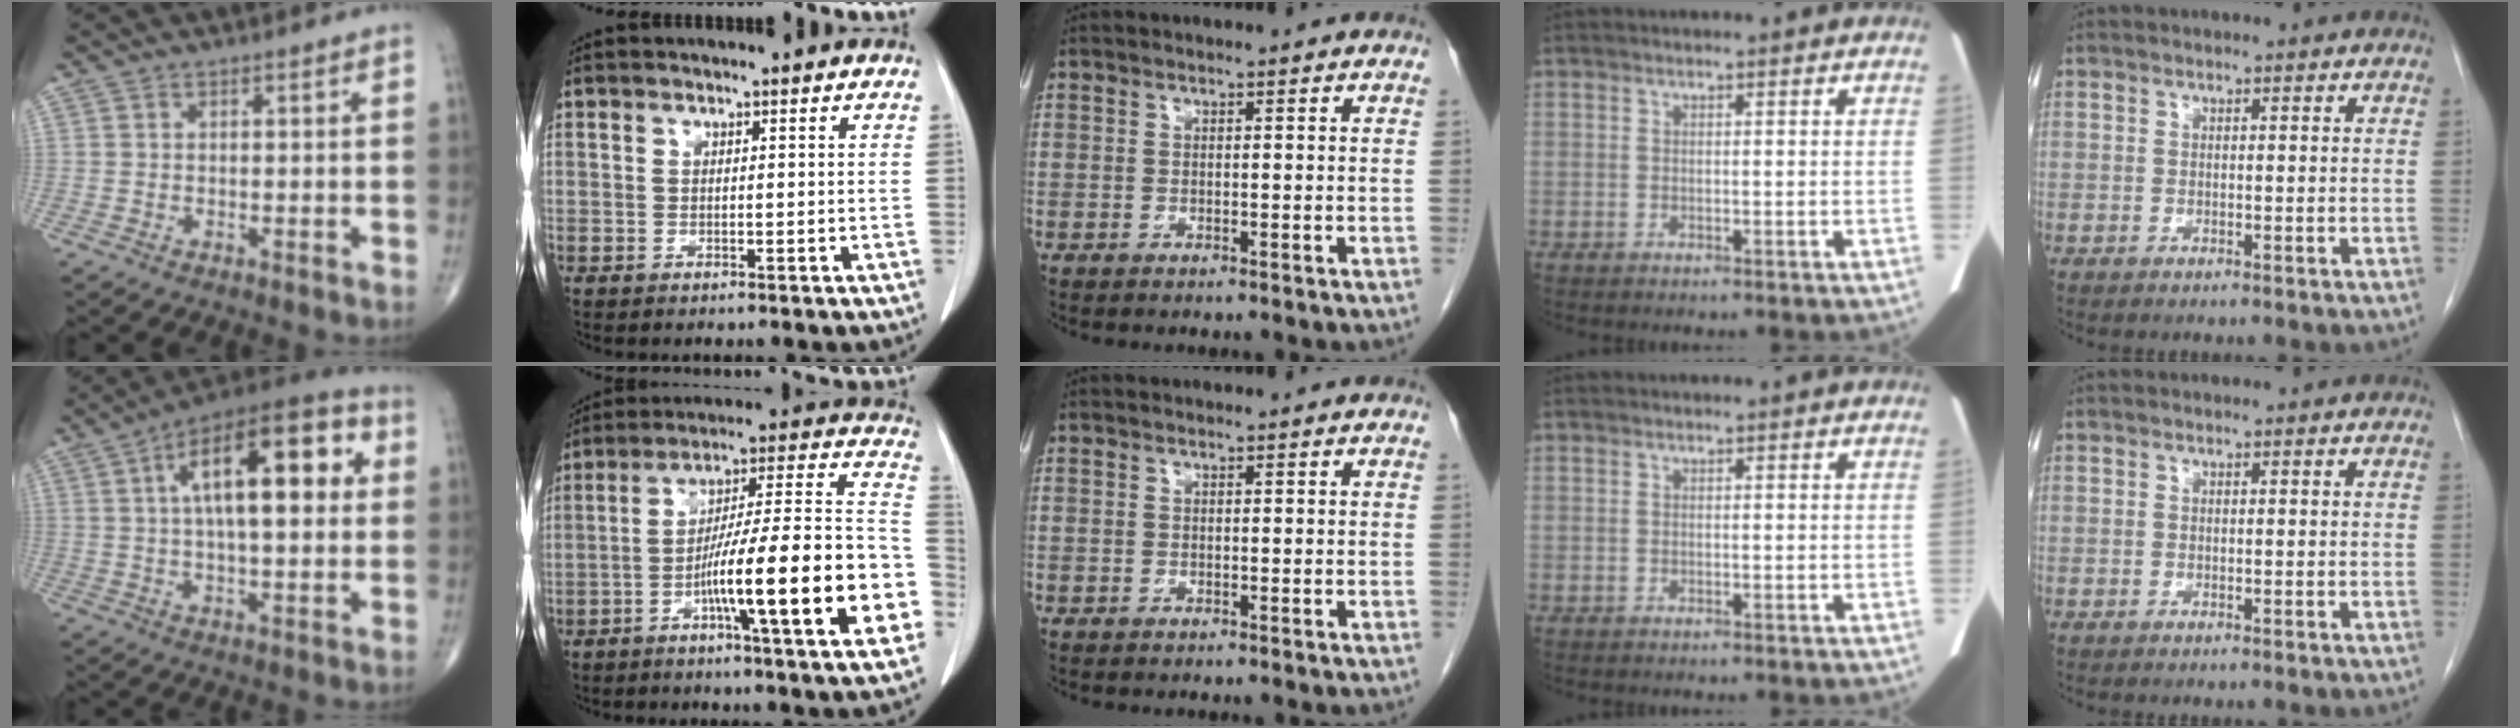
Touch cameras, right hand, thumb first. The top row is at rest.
{"thumb": {"total": 20.8, "force": [4.5, 8.4, 18.5], "torque": [-0.266, 0.021, 0.057]}, "index": {"total": 23.2, "force": [-7.4, 1.0, 21.9], "torque": [-0.258, 0.011, -0.114]}}